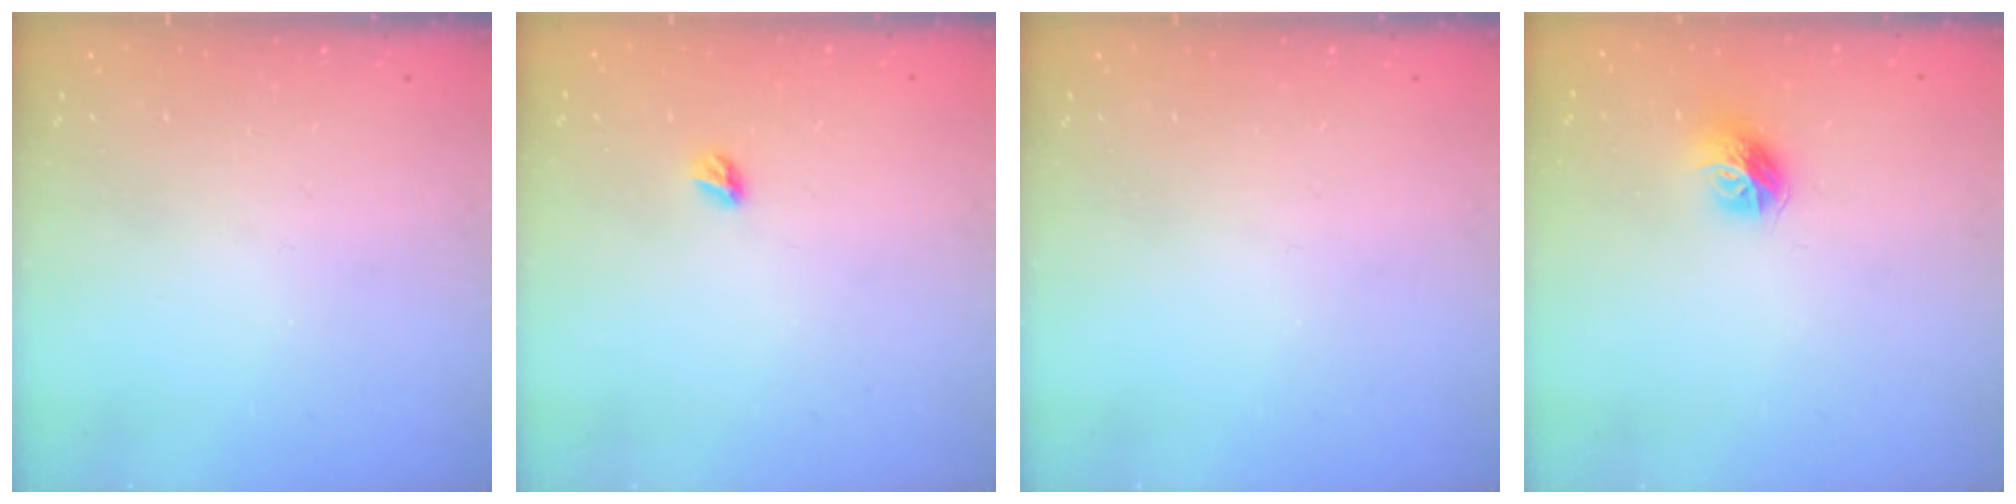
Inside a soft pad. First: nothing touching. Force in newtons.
{"total": 5.1, "press": 5.1, "slide": 0.5}
{"total": 0.0}
{"total": 9.4, "press": 9.4, "slide": 0.5}